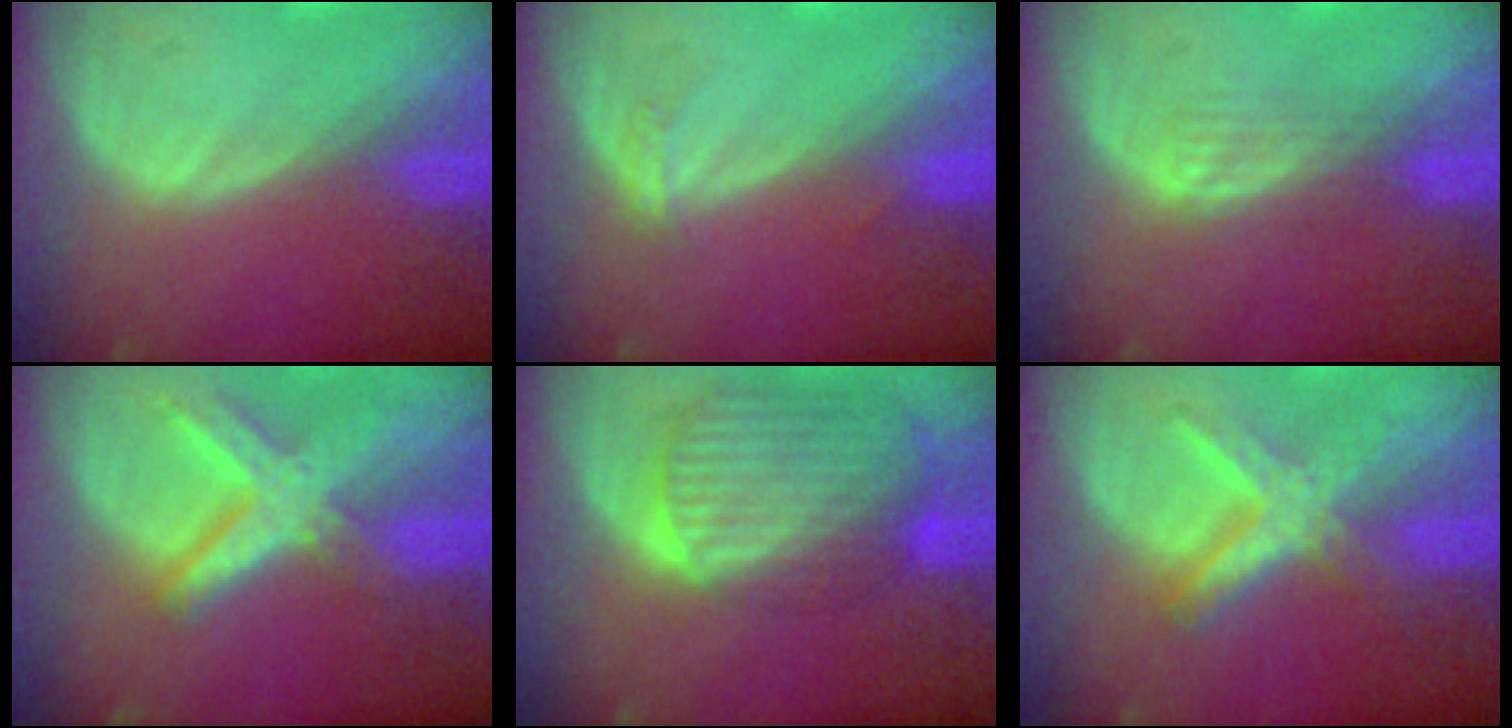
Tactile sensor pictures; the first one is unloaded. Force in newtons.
{"total": 1.5, "press": 1.4, "slide": 0.3}
{"total": 2.6, "press": 2.6, "slide": 0.4}
{"total": 8.2, "press": 7.0, "slide": 4.3}
{"total": 10.4, "press": 8.8, "slide": 5.5}
{"total": 6.1, "press": 6.1, "slide": 0.2}